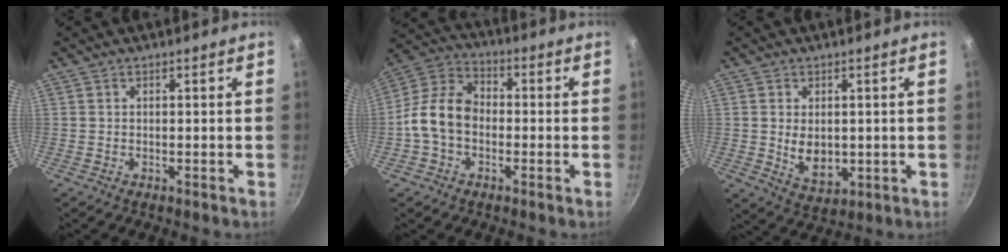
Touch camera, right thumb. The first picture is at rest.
{"total": 10.8, "force": [-1.9, 7.8, 7.2], "torque": [-0.114, 0.035, -0.057]}
{"total": 6.9, "force": [0.1, 4.6, 5.1], "torque": [-0.073, -0.014, 0.014]}